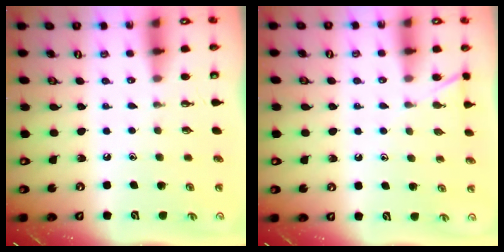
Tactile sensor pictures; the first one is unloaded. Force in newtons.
{"total": 5.7, "press": 5.7, "slide": 0.5}